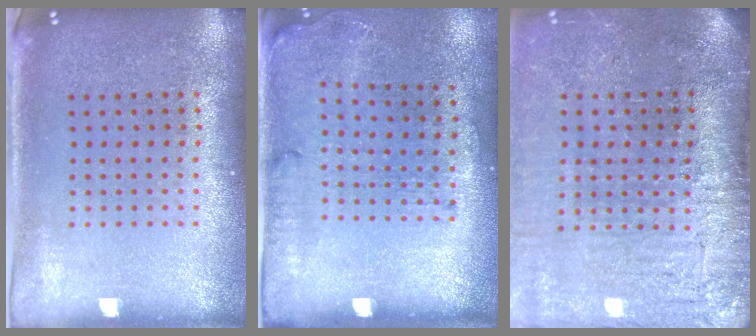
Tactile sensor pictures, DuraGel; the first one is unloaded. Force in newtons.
{"total": 1.7, "press": 1.2, "slide": 1.2}
{"total": 4.2, "press": 3.5, "slide": 2.3}